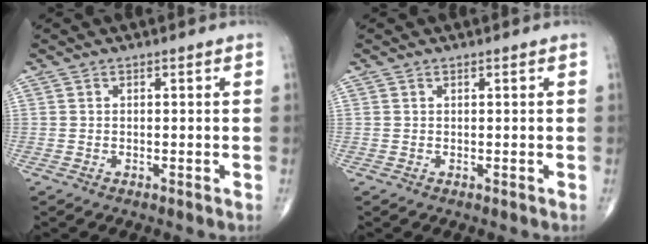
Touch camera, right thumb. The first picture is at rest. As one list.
[{"total": 0.0}]